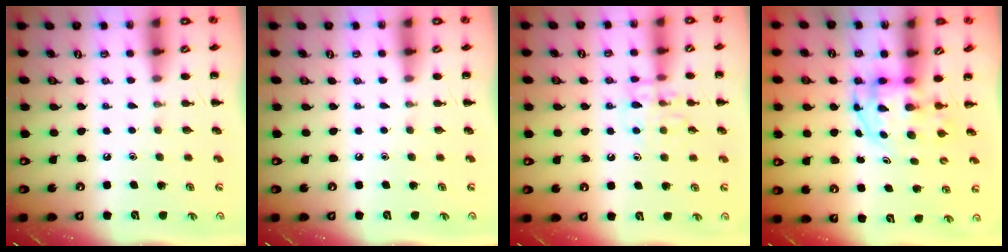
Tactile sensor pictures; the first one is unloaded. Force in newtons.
{"total": 0.0}
{"total": 9.8, "press": 9.8, "slide": 0.6}
{"total": 3.8, "press": 3.7, "slide": 0.7}